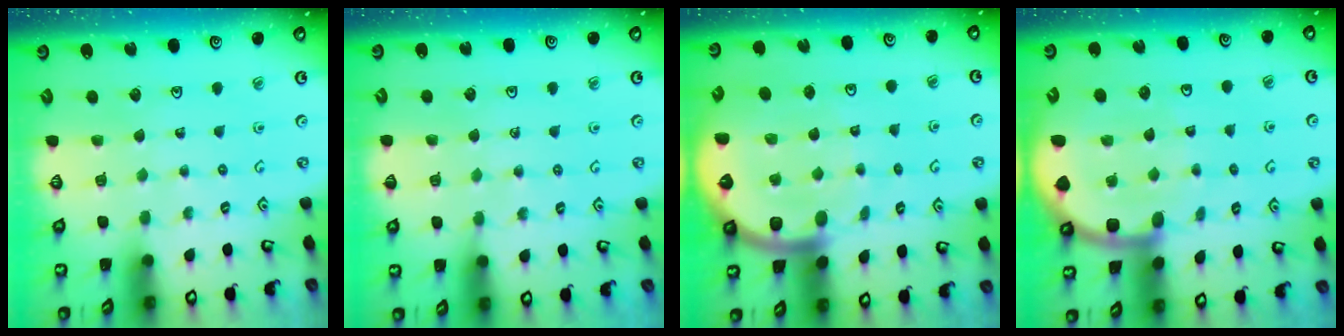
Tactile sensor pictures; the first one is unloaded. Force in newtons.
{"total": 3.0, "press": 2.9, "slide": 0.5}
{"total": 10.0, "press": 9.9, "slide": 1.0}
{"total": 8.8, "press": 8.7, "slide": 1.3}